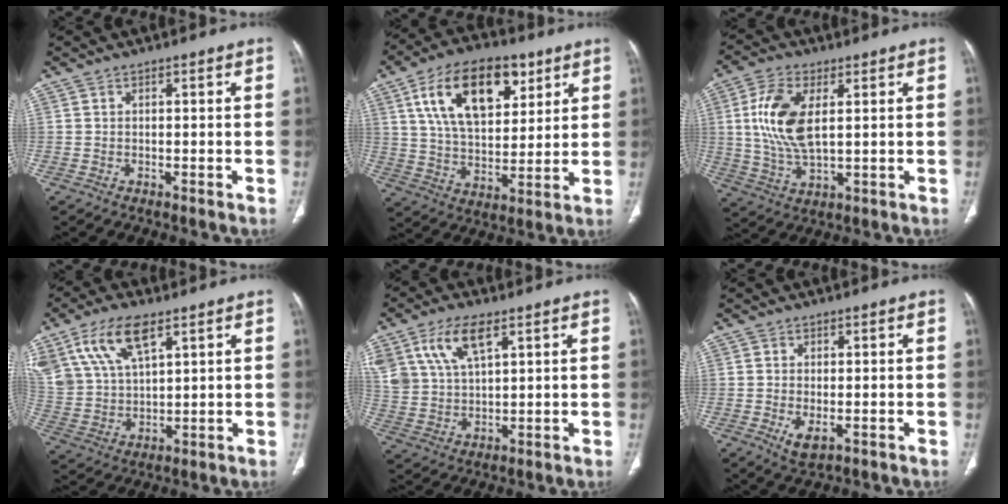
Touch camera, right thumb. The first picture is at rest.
{"total": 19.5, "force": [8.7, 10.6, 14.0], "torque": [-0.200, -0.024, 0.151]}
{"total": 11.9, "force": [2.5, 5.6, 10.1], "torque": [-0.214, -0.009, 0.054]}
{"total": 14.1, "force": [8.1, 6.7, 9.4], "torque": [-0.177, -0.017, 0.164]}
{"total": 11.6, "force": [6.2, 5.7, 8.1], "torque": [-0.158, -0.013, 0.127]}
{"total": 3.4, "force": [-0.9, 1.6, 2.8], "torque": [-0.053, -0.009, -0.009]}